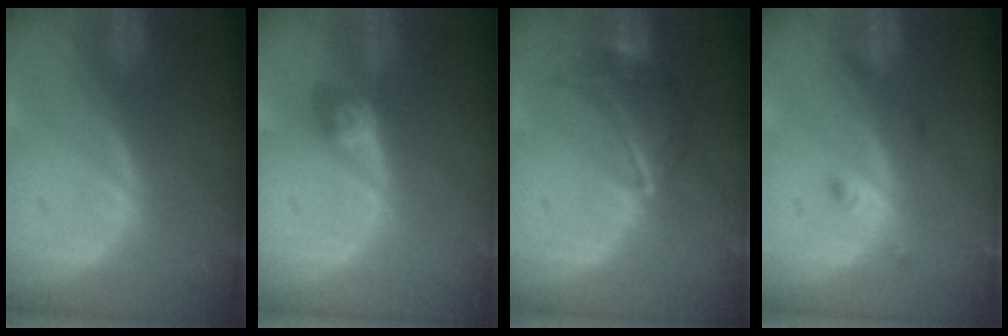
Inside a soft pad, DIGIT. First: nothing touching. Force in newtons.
{"total": 3.0, "press": 2.6, "slide": 1.5}
{"total": 6.9, "press": 6.7, "slide": 1.6}
{"total": 1.8, "press": 1.8, "slide": 0.1}